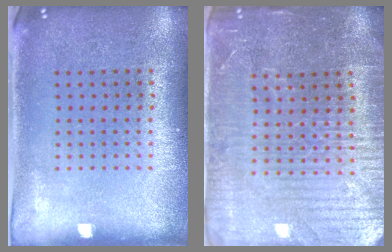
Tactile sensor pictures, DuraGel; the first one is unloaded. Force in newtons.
{"total": 4.3, "press": 4.1, "slide": 1.5}